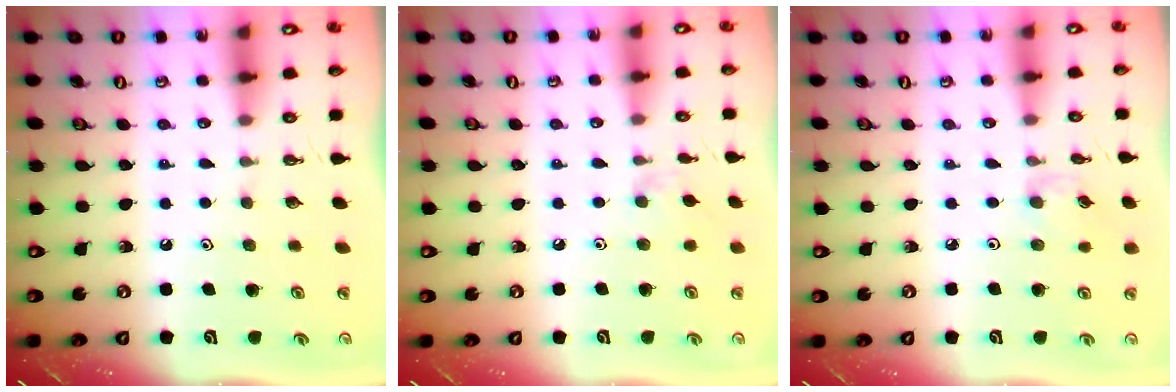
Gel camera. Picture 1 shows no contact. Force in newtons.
{"total": 4.0, "press": 3.9, "slide": 0.8}
{"total": 3.2, "press": 3.2, "slide": 0.5}